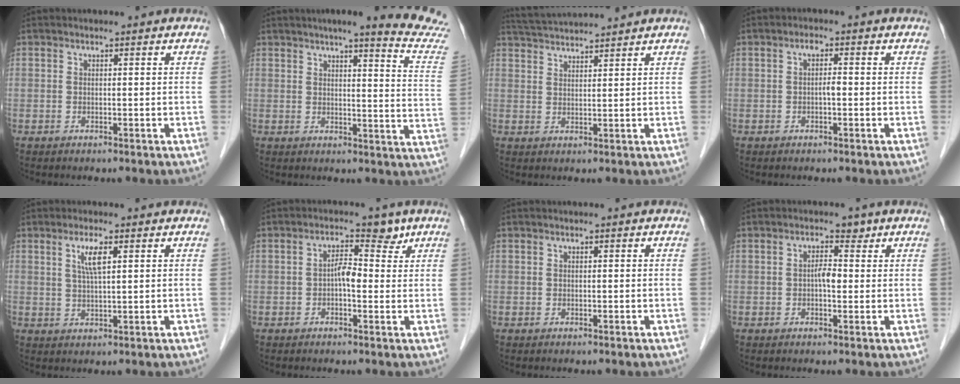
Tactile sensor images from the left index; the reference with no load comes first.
{"total": 16.2, "force": [14.7, -0.9, 6.8], "torque": [-0.081, -0.081, 0.156]}
{"total": 6.7, "force": [6.4, -0.9, 1.6], "torque": [-0.037, 0.028, 0.111]}
{"total": 1.6, "force": [-0.3, 0.5, 1.5], "torque": [-0.024, 0.004, -0.008]}
{"total": 3.6, "force": [1.5, 0.3, 3.2], "torque": [-0.066, 0.001, 0.028]}
{"total": 3.7, "force": [0.8, 1.9, 3.0], "torque": [-0.053, 0.024, 0.010]}
{"total": 0.0}
{"total": 2.3, "force": [0.3, 1.3, 1.9], "torque": [-0.036, 0.011, 0.002]}